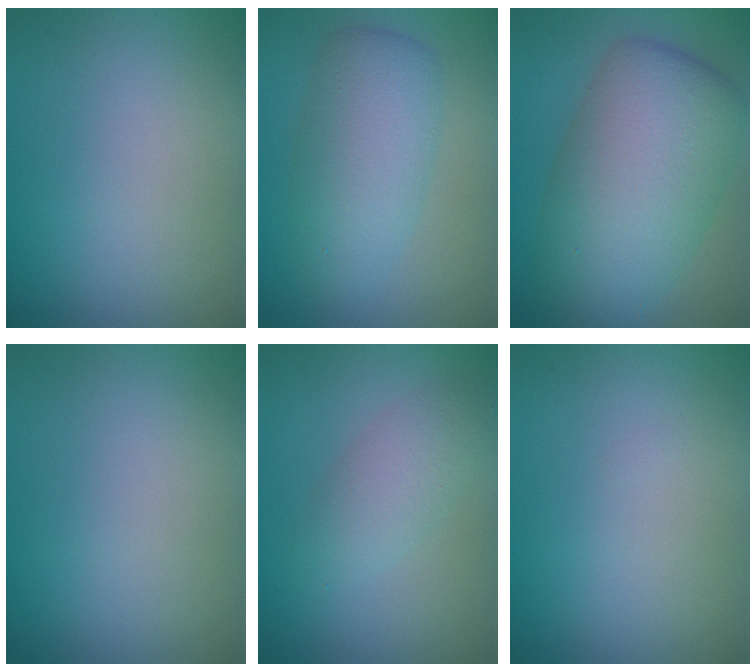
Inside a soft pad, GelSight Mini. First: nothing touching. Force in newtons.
{"total": 5.0, "press": 5.0, "slide": 0.2}
{"total": 10.3, "press": 10.3, "slide": 0.2}
{"total": 0.0}
{"total": 2.7, "press": 2.7, "slide": 0.1}
{"total": 0.0}